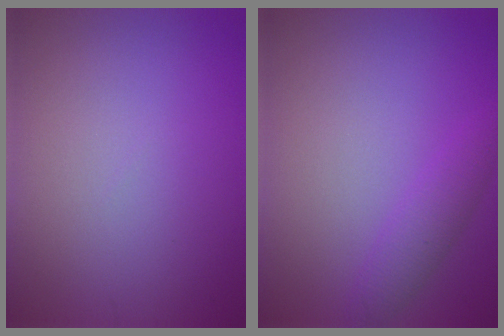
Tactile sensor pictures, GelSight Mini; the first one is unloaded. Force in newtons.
{"total": 2.2, "press": 2.2, "slide": 0.0}